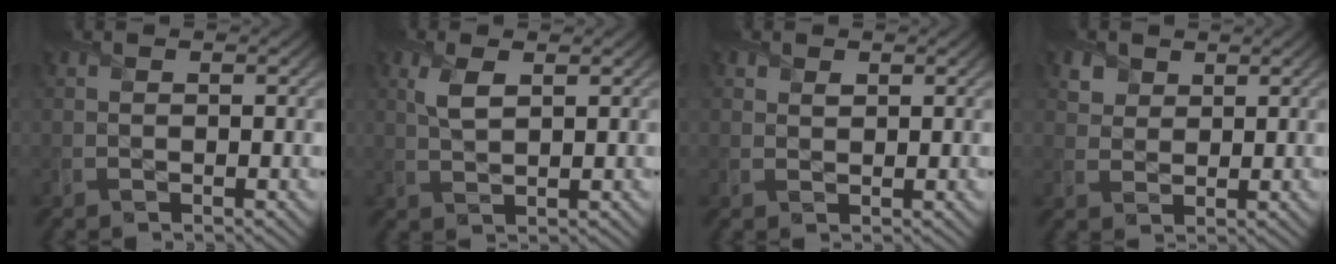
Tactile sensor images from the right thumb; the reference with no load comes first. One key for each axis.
{"total": 3.0, "fx": 1.3, "fy": 1.3, "fz": 2.4, "tx": -0.060, "ty": 0.003, "tz": 0.026}
{"total": 1.2, "fx": 0.8, "fy": 0.9, "fz": 0.4, "tx": -0.006, "ty": -0.004, "tz": 0.015}
{"total": 2.9, "fx": 1.9, "fy": 2.1, "fz": 0.7, "tx": -0.026, "ty": -0.010, "tz": 0.041}